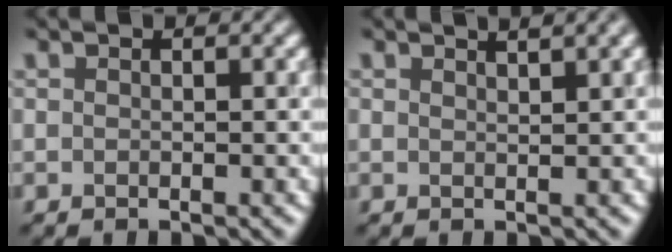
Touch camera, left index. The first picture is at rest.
{"total": 1.9, "force": [1.5, 0.3, 1.2], "torque": [-0.009, 0.005, 0.021]}